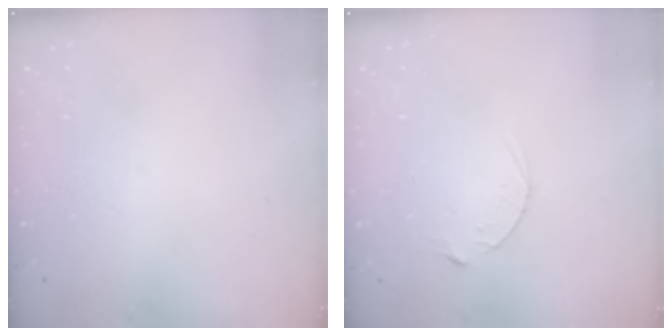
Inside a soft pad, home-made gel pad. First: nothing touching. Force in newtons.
{"total": 2.5, "press": 2.5, "slide": 0.4}